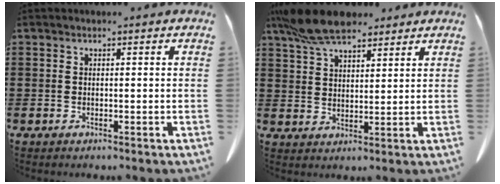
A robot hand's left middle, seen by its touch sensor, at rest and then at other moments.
{"total": 8.9, "force": [7.1, 3.0, 4.4], "torque": [-0.106, -0.006, 0.134]}